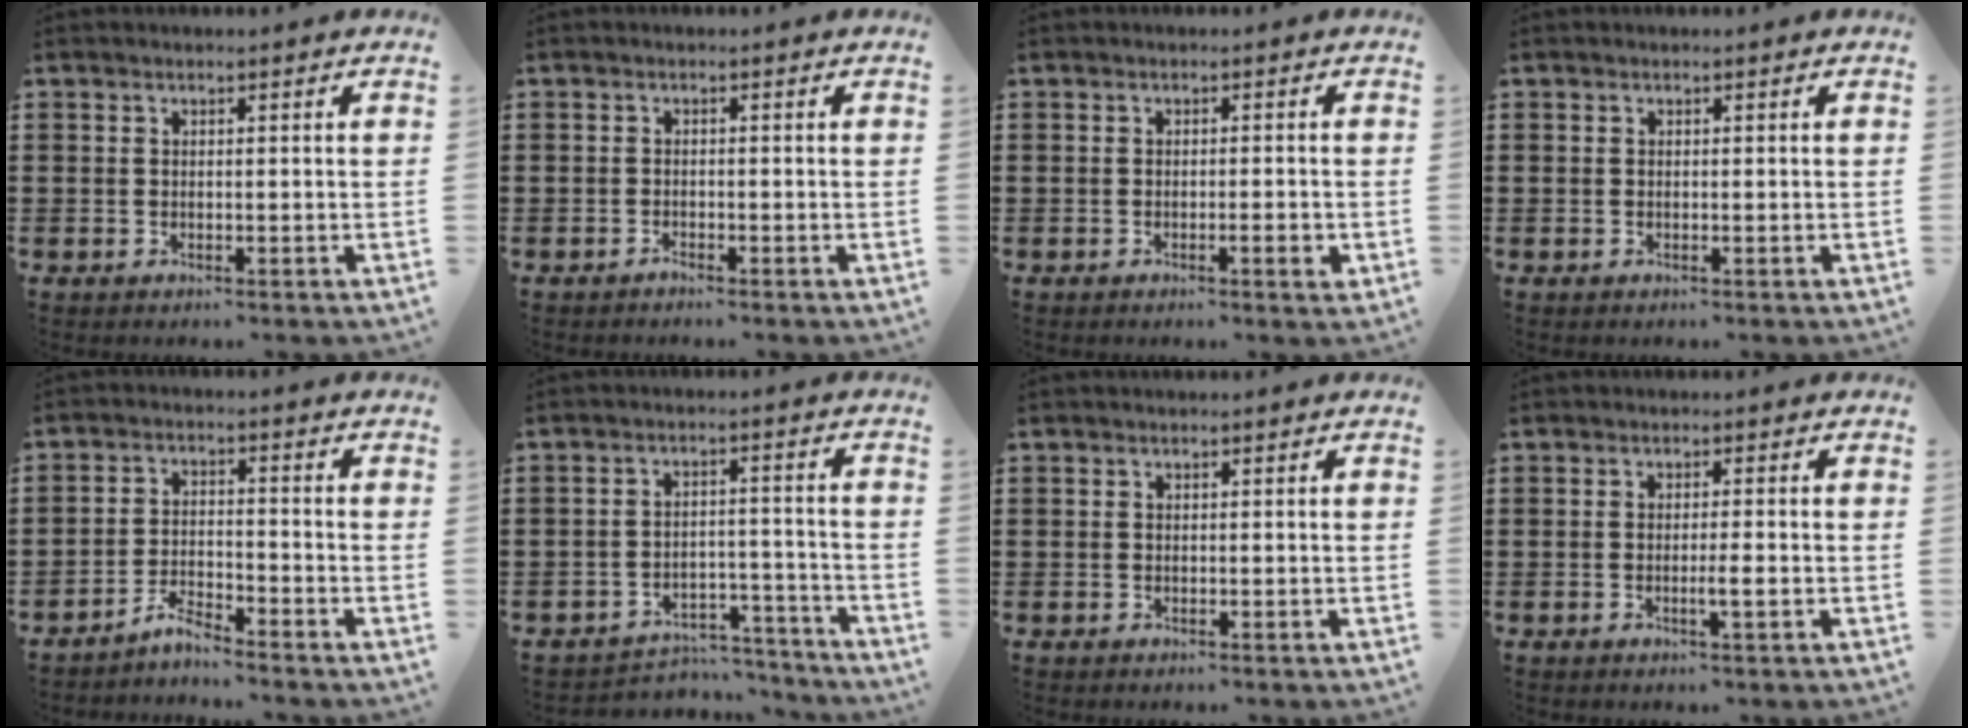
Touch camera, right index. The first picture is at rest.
{"total": 0.8, "force": [-0.8, 0.1, 0.1], "torque": [-0.004, 0.002, -0.017]}
{"total": 2.3, "force": [-0.9, 0.2, 2.1], "torque": [-0.033, -0.004, -0.015]}
{"total": 0.0}
{"total": 3.2, "force": [-3.2, 0.1, 0.4], "torque": [-0.021, 0.004, -0.068]}
{"total": 4.6, "force": [-4.4, 1.0, 0.9], "torque": [-0.025, 0.005, -0.091]}
{"total": 0.0}
{"total": 2.4, "force": [-0.8, -0.1, 2.2], "torque": [-0.036, -0.005, -0.015]}